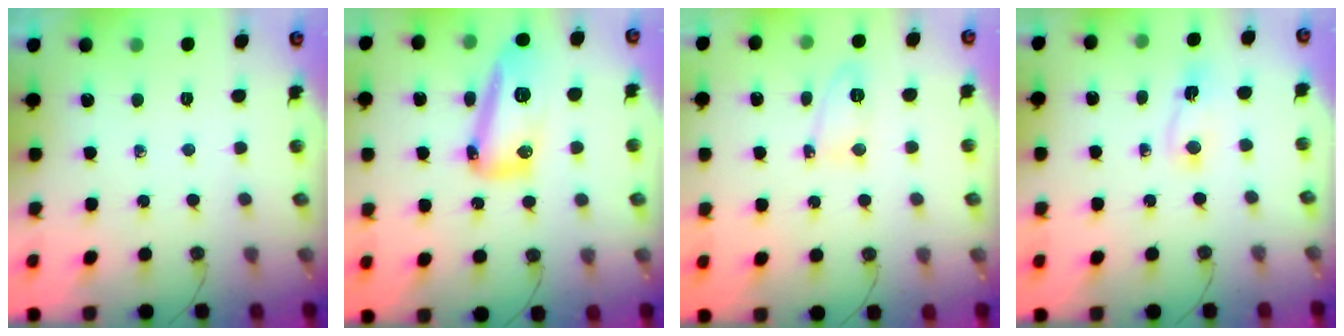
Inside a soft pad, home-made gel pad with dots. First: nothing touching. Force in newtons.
{"total": 28.9, "press": 19.3, "slide": 21.5}
{"total": 5.1, "press": 5.1, "slide": 0.8}
{"total": 2.3, "press": 2.3, "slide": 0.4}